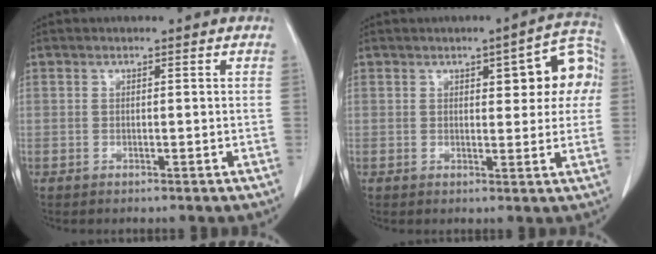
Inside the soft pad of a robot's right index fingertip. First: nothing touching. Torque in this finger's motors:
{"motor_torque": [0.58, 0.41, 0.11, 0.04]}